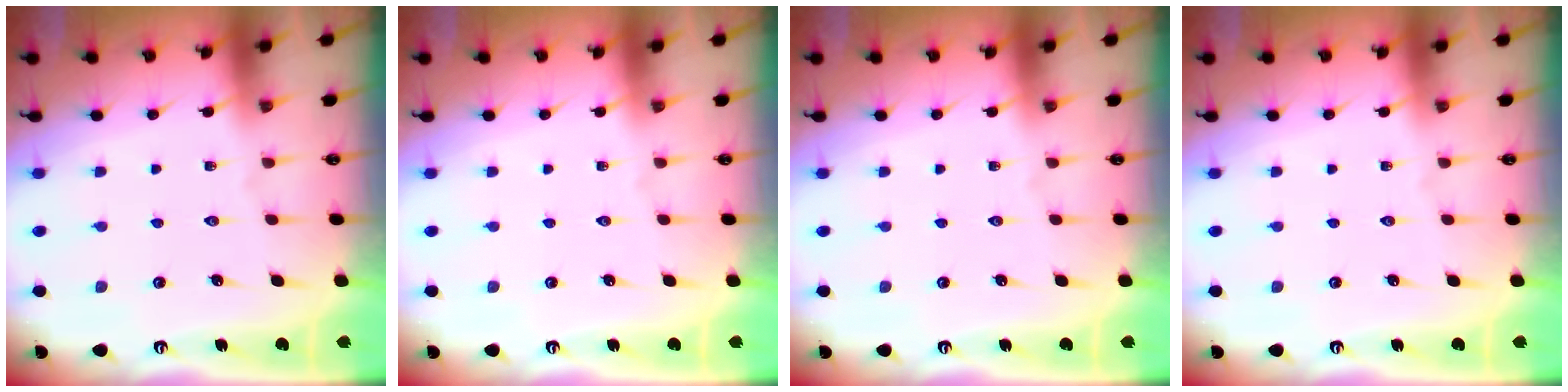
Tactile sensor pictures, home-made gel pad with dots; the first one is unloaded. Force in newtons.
{"total": 0.0}
{"total": 0.0}
{"total": 0.0}